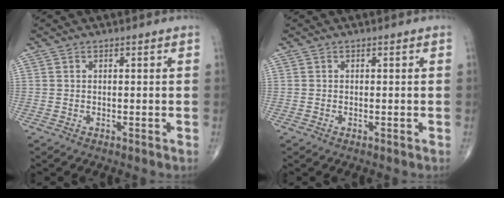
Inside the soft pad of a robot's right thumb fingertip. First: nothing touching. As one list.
[{"total": 0.0}]